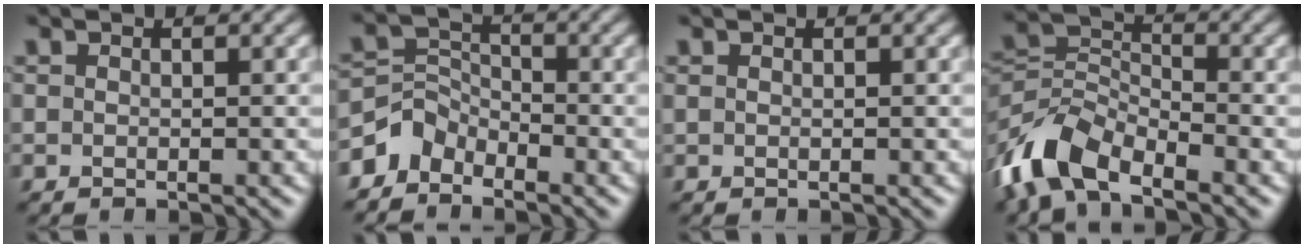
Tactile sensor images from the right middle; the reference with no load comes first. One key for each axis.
{"total": 3.1, "fx": -2.5, "fy": 1.8, "fz": 0.5, "tx": -0.009, "ty": 0.008, "tz": -0.060}
{"total": 0.0}
{"total": 7.2, "fx": -4.7, "fy": 3.5, "fz": 4.1, "tx": -0.083, "ty": 0.002, "tz": -0.108}